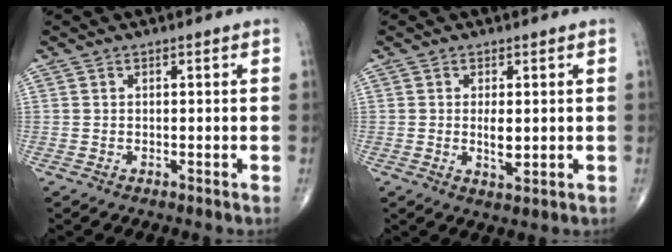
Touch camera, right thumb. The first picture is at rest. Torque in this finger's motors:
{"motor_torque": [2.57, 2.44, 1.24, 0.02, 0.33]}